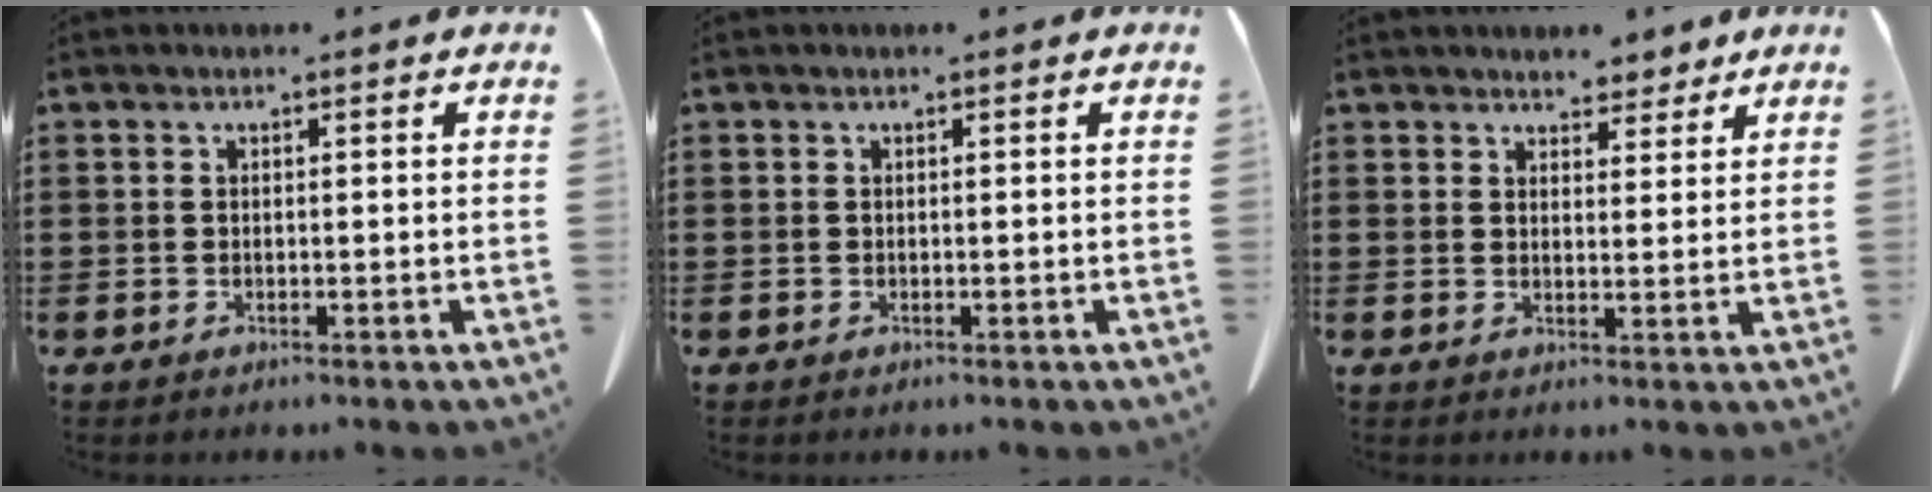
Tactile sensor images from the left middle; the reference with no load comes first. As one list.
[{"total": 0.0}, {"total": 4.2, "force": [3.9, 1.3, 0.4], "torque": [-0.011, -0.010, 0.074]}]